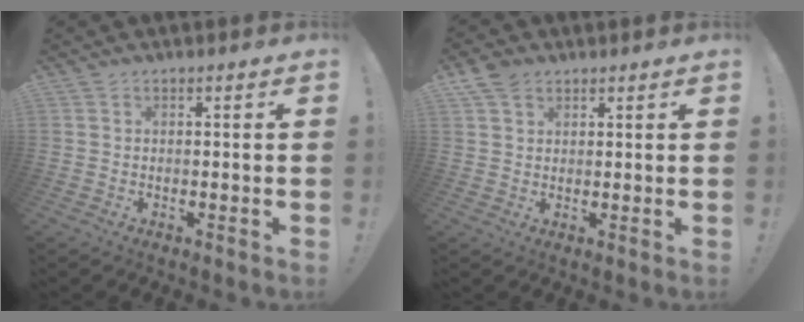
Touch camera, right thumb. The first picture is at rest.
{"total": 4.9, "force": [2.9, 3.3, 2.1], "torque": [-0.031, -0.008, 0.055]}